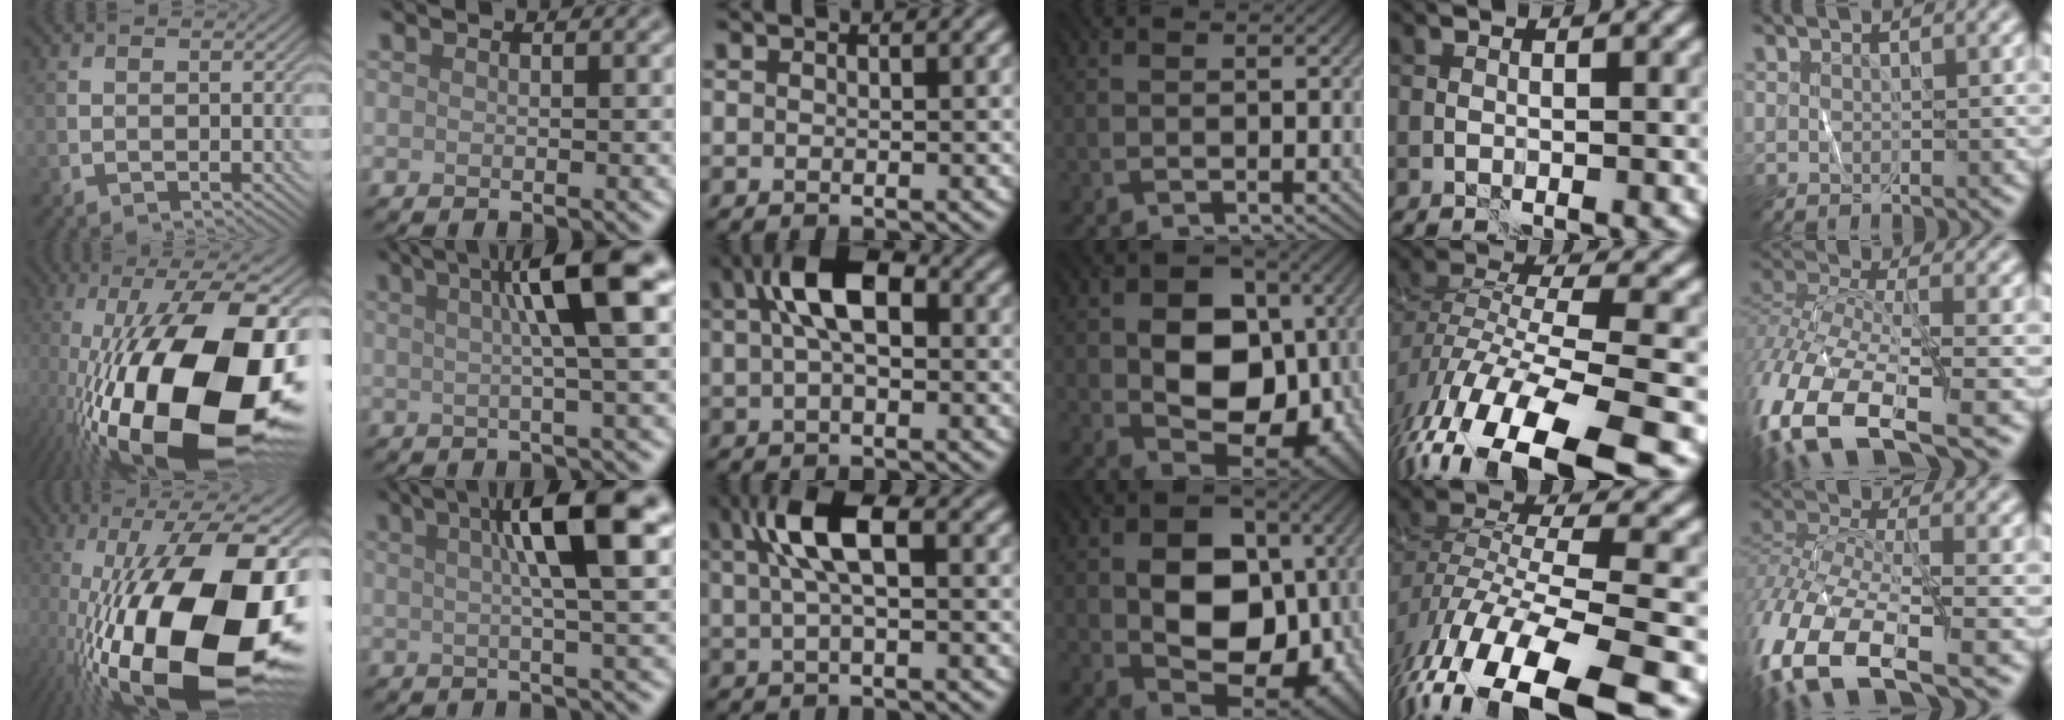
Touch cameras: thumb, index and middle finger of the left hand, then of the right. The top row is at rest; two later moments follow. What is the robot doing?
{"motion": "wrap", "object": "ribbon"}